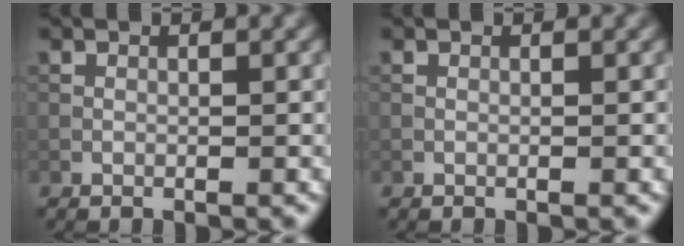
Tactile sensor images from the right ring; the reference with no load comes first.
{"total": 0.0}